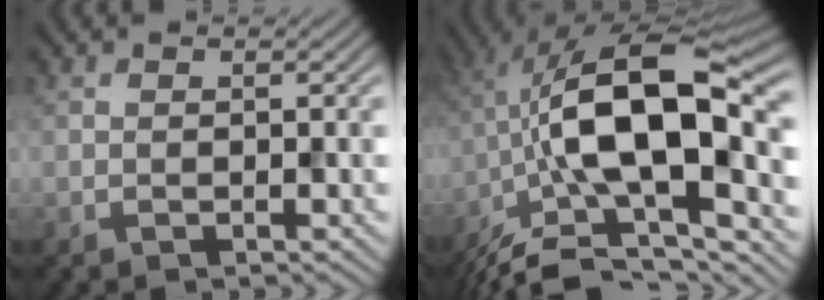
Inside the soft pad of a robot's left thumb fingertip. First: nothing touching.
{"total": 18.6, "force": [-5.3, 7.5, 16.2], "torque": [-0.276, 0.010, -0.101]}